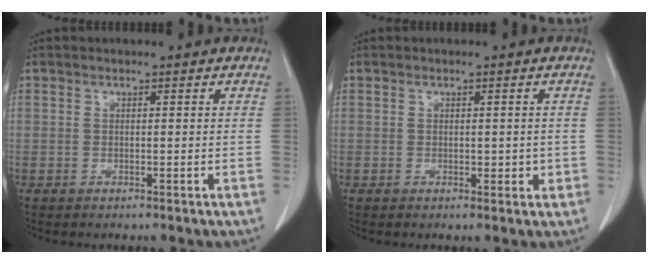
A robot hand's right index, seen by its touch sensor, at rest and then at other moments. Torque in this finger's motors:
{"motor_torque": [0.02, 0.20, 0.09, 0.05]}